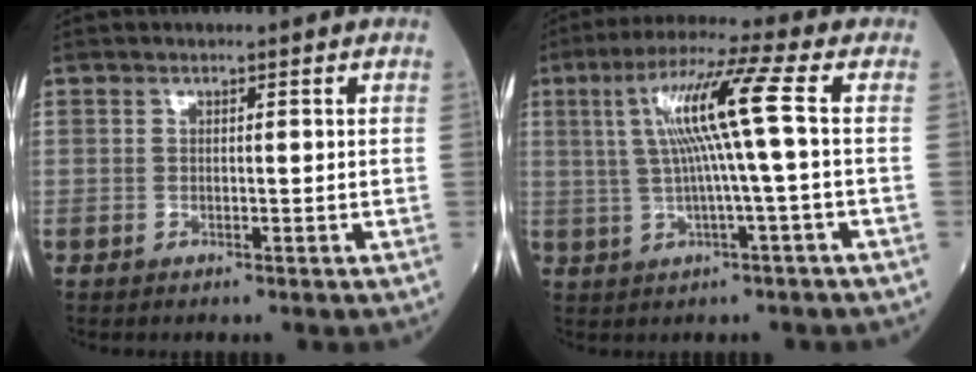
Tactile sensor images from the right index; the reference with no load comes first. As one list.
[{"total": 10.0, "force": [1.3, -1.4, 9.8], "torque": [-0.184, 0.020, 0.025]}]